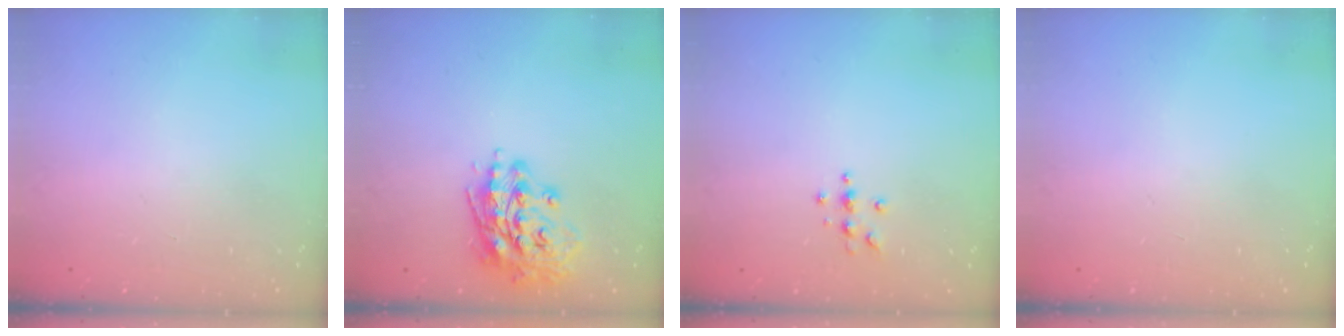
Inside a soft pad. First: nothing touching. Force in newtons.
{"total": 14.8, "press": 14.6, "slide": 2.5}
{"total": 3.8, "press": 3.7, "slide": 0.5}
{"total": 0.0}